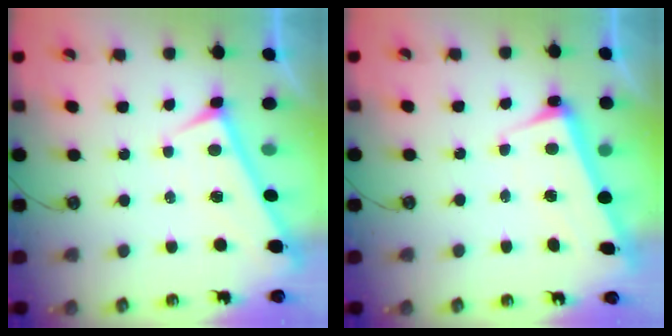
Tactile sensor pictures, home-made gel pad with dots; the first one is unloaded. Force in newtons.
{"total": 3.3, "press": 3.3, "slide": 0.7}